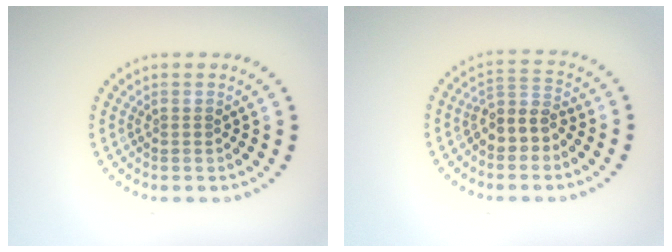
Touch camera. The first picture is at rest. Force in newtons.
{"total": 3.3, "press": 2.8, "slide": 1.6}